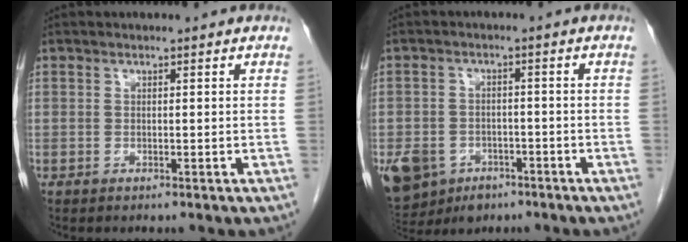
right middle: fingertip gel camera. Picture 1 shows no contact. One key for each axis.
{"total": 12.8, "fx": -6.6, "fy": 9.7, "fz": 5.2, "tx": -0.142, "ty": 0.003, "tz": -0.096}